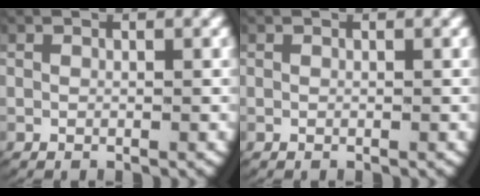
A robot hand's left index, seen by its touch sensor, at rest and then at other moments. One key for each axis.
{"total": 0.0}